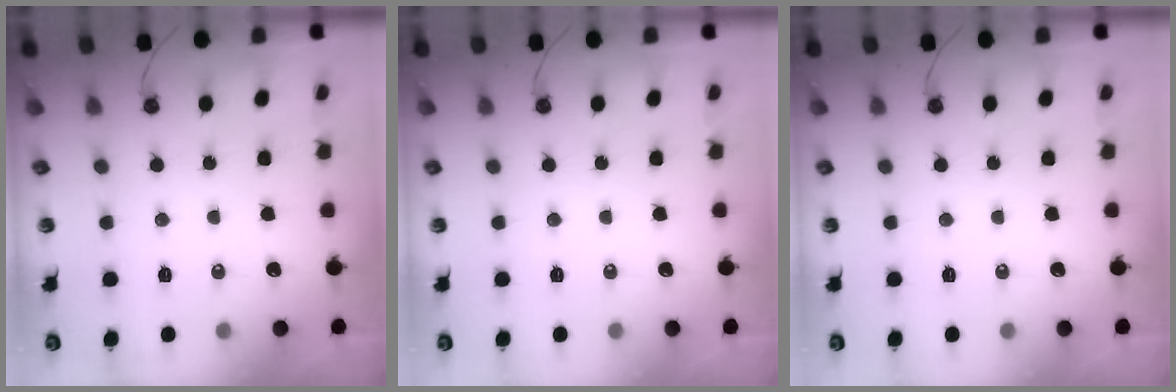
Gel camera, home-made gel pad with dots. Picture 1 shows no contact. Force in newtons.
{"total": 0.0}
{"total": 0.0}